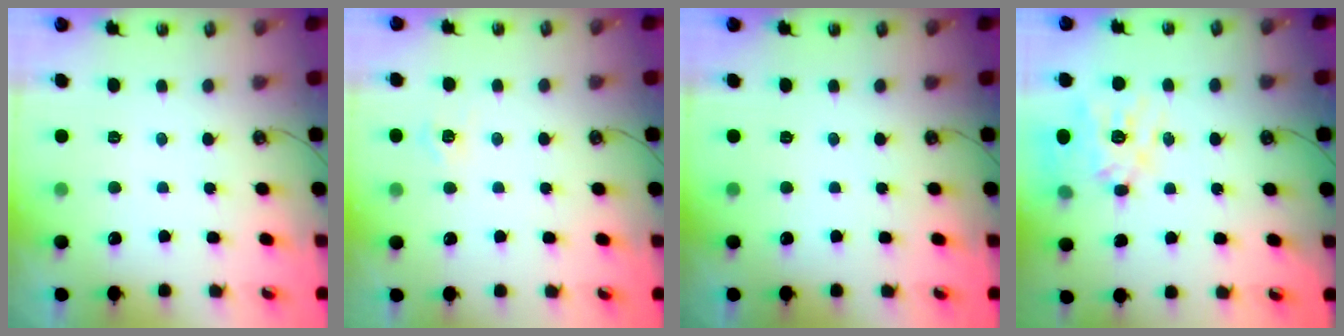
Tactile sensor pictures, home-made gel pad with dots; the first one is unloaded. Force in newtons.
{"total": 4.6, "press": 4.5, "slide": 0.6}
{"total": 0.0}
{"total": 16.9, "press": 16.8, "slide": 1.5}